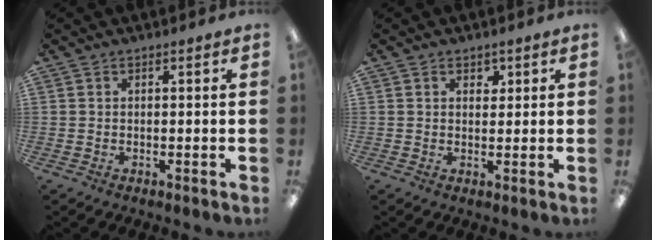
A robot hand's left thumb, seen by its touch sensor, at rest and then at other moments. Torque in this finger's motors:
{"motor_torque": [0.20, -0.12, -0.09, 0.06, -0.02]}